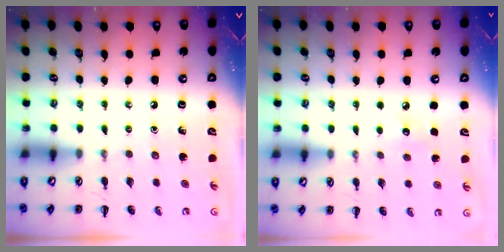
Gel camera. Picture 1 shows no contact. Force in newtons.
{"total": 4.8, "press": 4.6, "slide": 1.2}